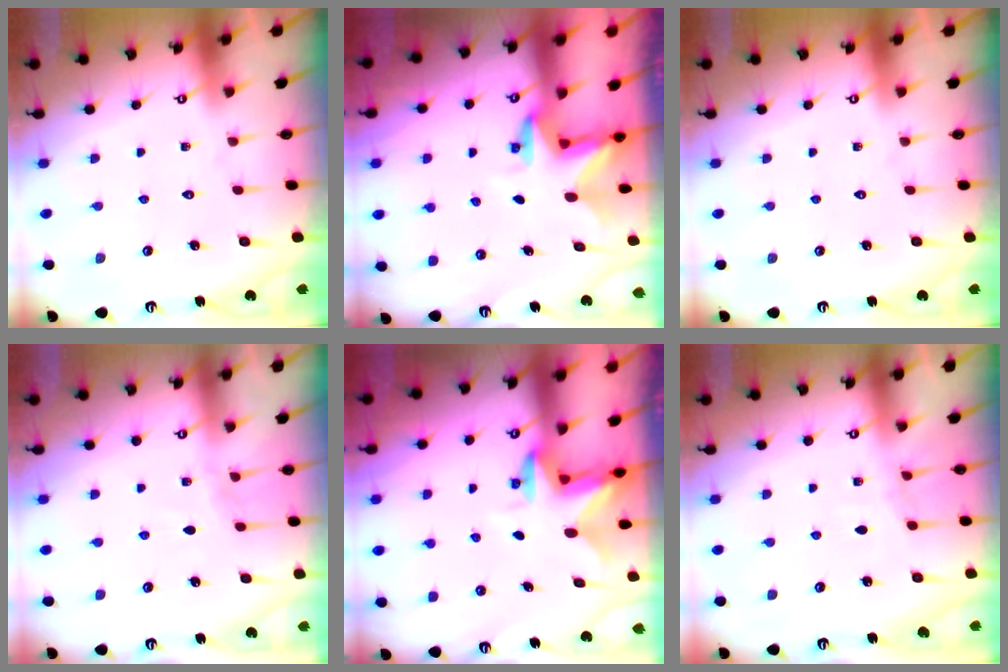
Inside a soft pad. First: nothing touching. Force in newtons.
{"total": 2.8, "press": 2.8, "slide": 0.2}
{"total": 0.0}
{"total": 4.7, "press": 4.6, "slide": 0.6}
{"total": 2.7, "press": 2.6, "slide": 0.5}
{"total": 4.4, "press": 4.3, "slide": 0.6}